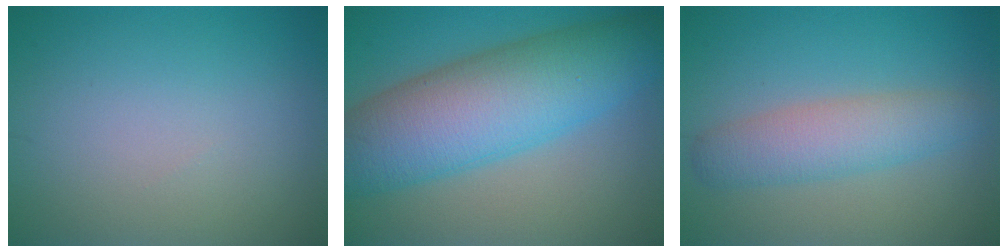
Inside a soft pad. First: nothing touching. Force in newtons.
{"total": 11.1, "press": 11.1, "slide": 0.0}
{"total": 4.1, "press": 4.1, "slide": 0.2}